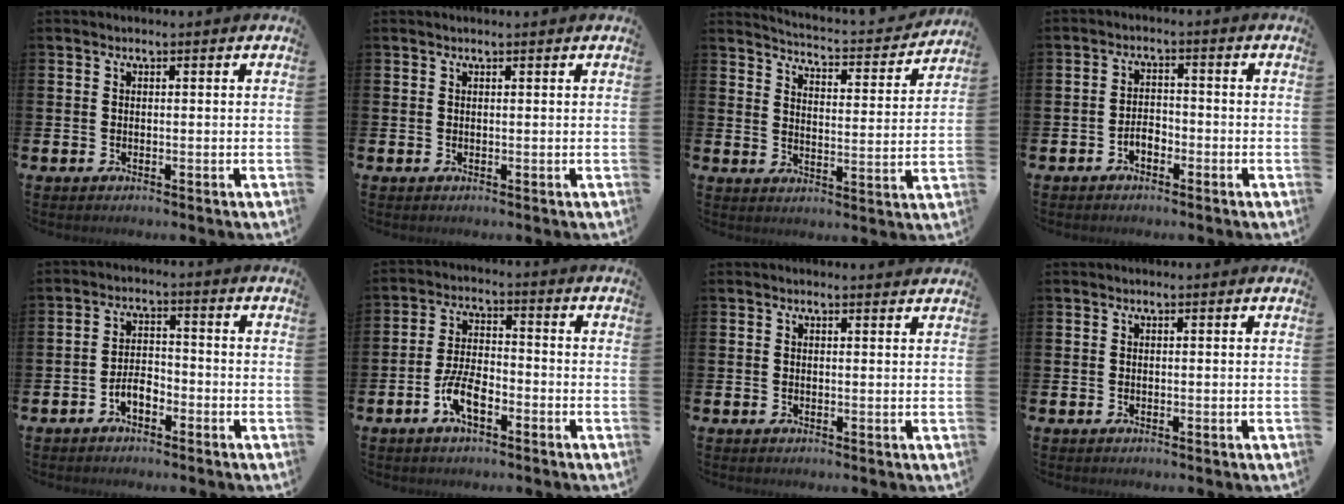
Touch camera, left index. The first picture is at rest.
{"total": 0.0}
{"total": 4.0, "force": [3.9, 0.4, 0.6], "torque": [-0.025, -0.040, 0.059]}
{"total": 2.3, "force": [-1.5, 1.3, 1.2], "torque": [-0.027, 0.008, -0.031]}
{"total": 3.1, "force": [-2.0, 1.5, 1.9], "torque": [-0.036, 0.011, -0.041]}
{"total": 5.7, "force": [-2.7, 2.4, 4.4], "torque": [-0.093, 0.007, -0.055]}
{"total": 0.8, "force": [0.7, 0.1, 0.1], "torque": [0.008, -0.004, 0.011]}
{"total": 0.0}